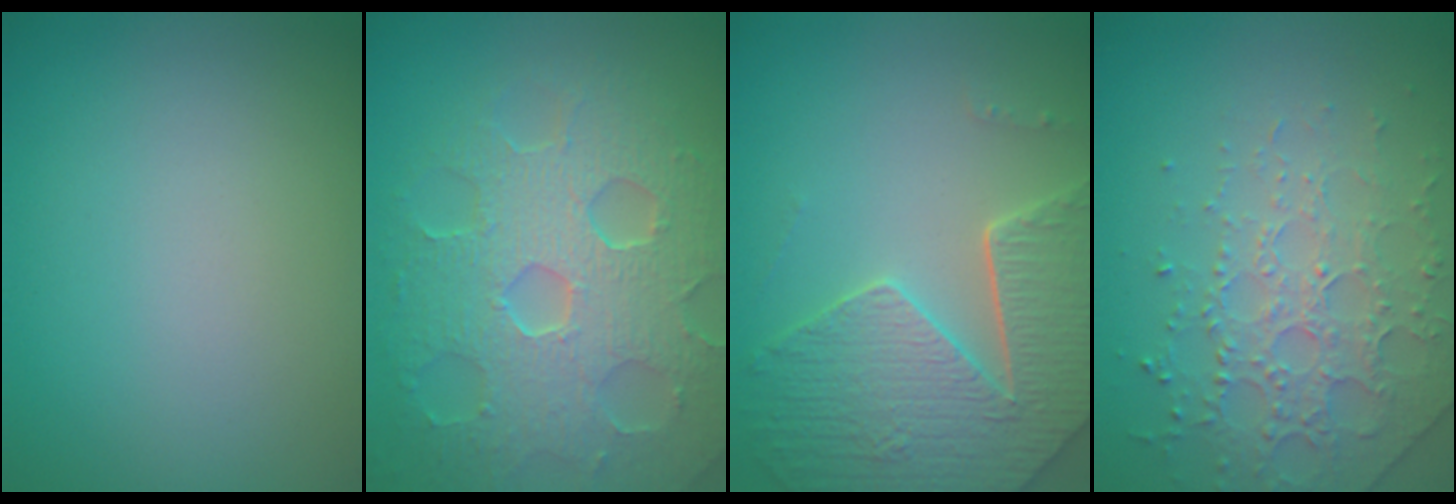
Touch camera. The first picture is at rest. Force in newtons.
{"total": 8.8, "press": 6.2, "slide": 6.2}
{"total": 6.9, "press": 5.4, "slide": 4.4}
{"total": 3.7, "press": 3.5, "slide": 1.1}